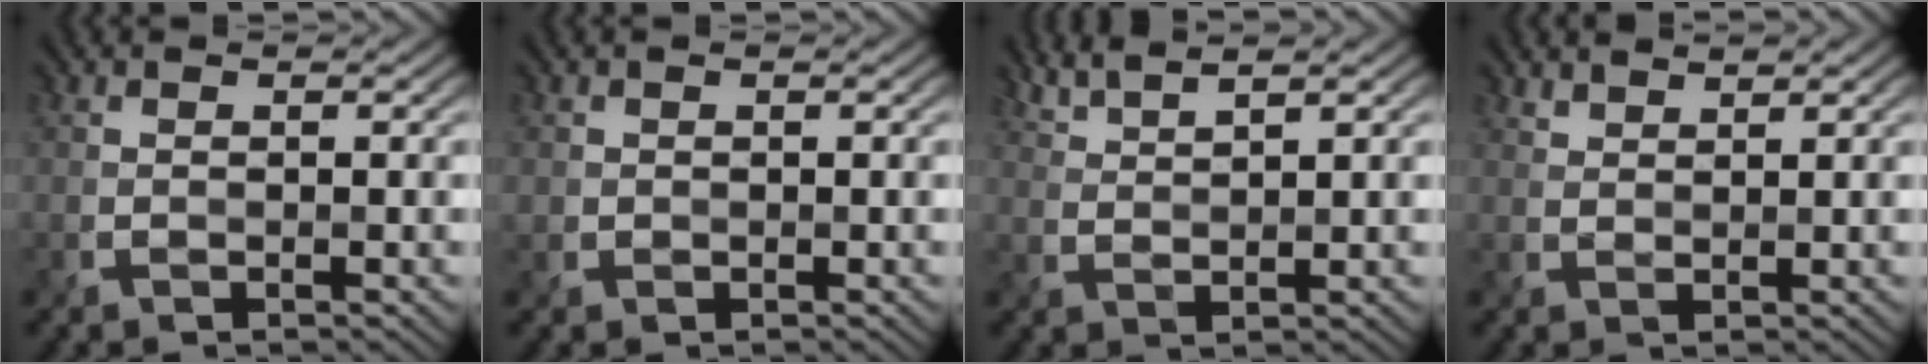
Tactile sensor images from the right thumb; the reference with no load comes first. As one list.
[{"total": 0.9, "force": [0.3, 0.9, 0.0], "torque": [-0.003, -0.003, 0.006]}, {"total": 3.3, "force": [2.8, 0.3, 1.7], "torque": [-0.029, 0.004, 0.059]}, {"total": 1.9, "force": [1.8, 0.3, 0.5], "torque": [-0.015, -0.002, 0.039]}]